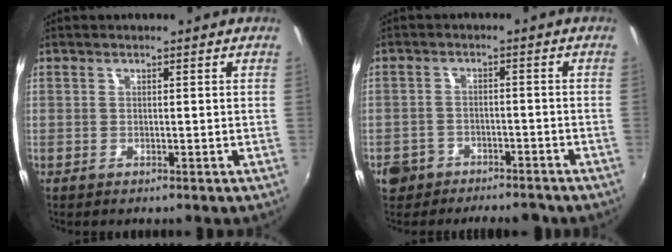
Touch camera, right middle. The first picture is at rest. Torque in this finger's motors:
{"motor_torque": [-0.11, -0.41, 0.04, 0.01]}